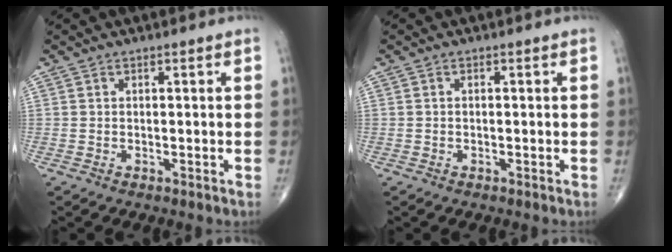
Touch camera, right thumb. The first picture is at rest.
{"total": 0.0}